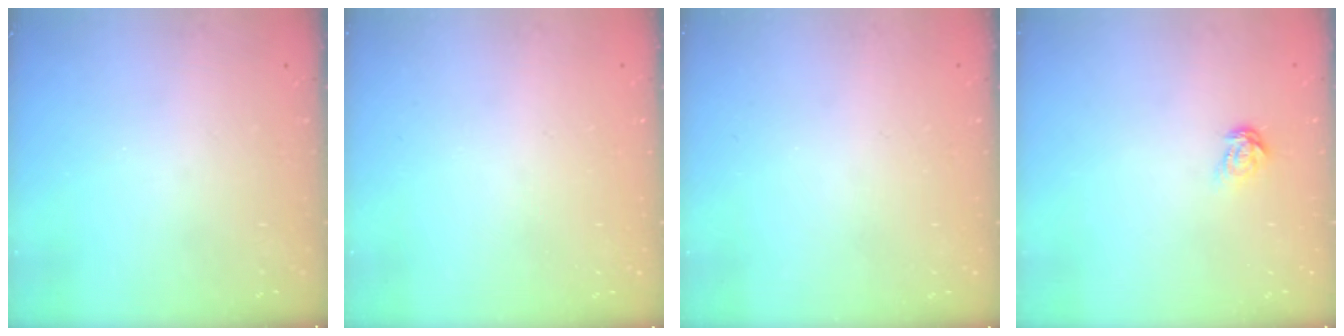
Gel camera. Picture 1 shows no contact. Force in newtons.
{"total": 0.0}
{"total": 0.0}
{"total": 5.0, "press": 5.0, "slide": 0.4}